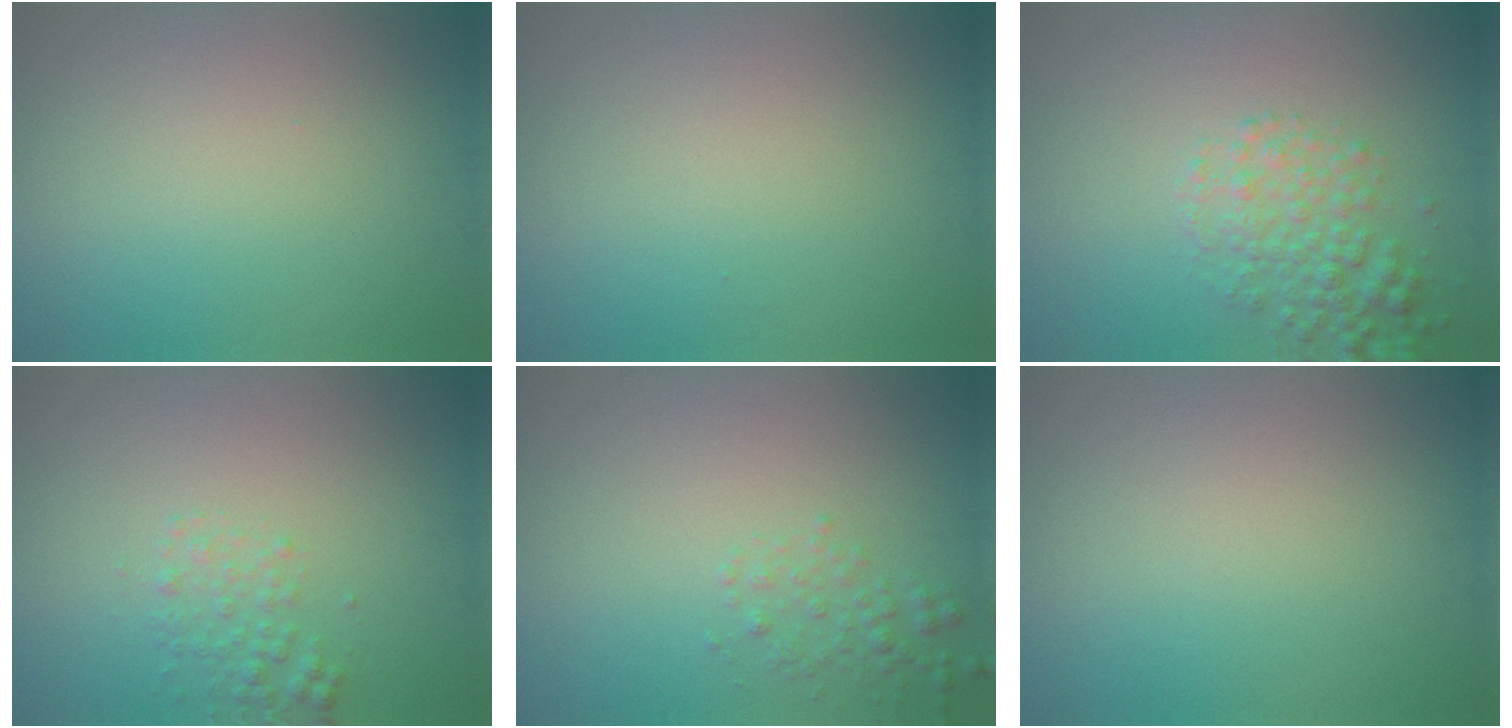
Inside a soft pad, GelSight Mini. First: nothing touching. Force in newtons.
{"total": 0.0}
{"total": 3.4, "press": 3.4, "slide": 0.1}
{"total": 1.7, "press": 1.7, "slide": 0.1}
{"total": 1.6, "press": 1.6, "slide": 0.1}
{"total": 0.0}